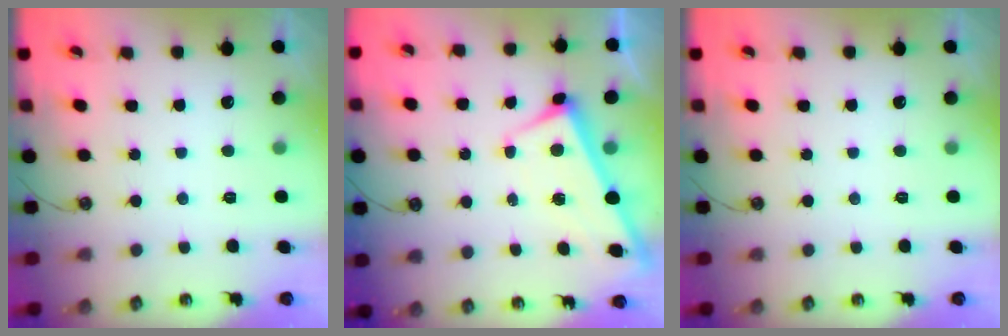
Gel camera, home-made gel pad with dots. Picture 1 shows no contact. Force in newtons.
{"total": 2.5, "press": 2.5, "slide": 0.2}
{"total": 0.0}